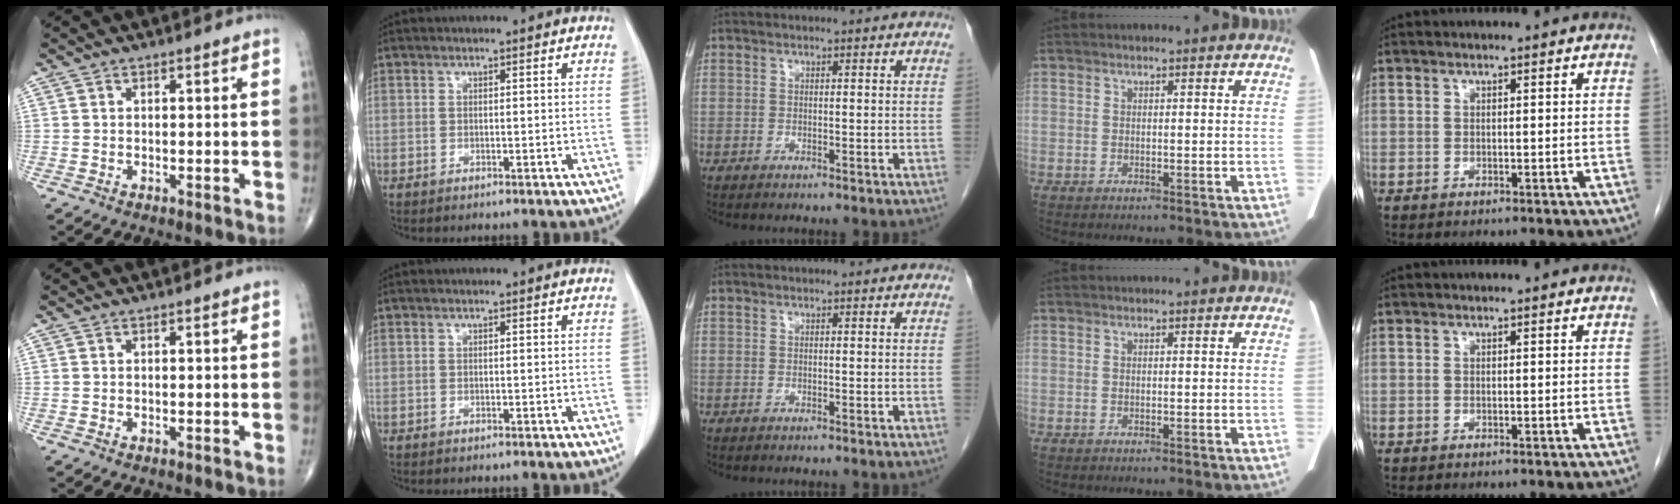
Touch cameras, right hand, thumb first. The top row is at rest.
{}